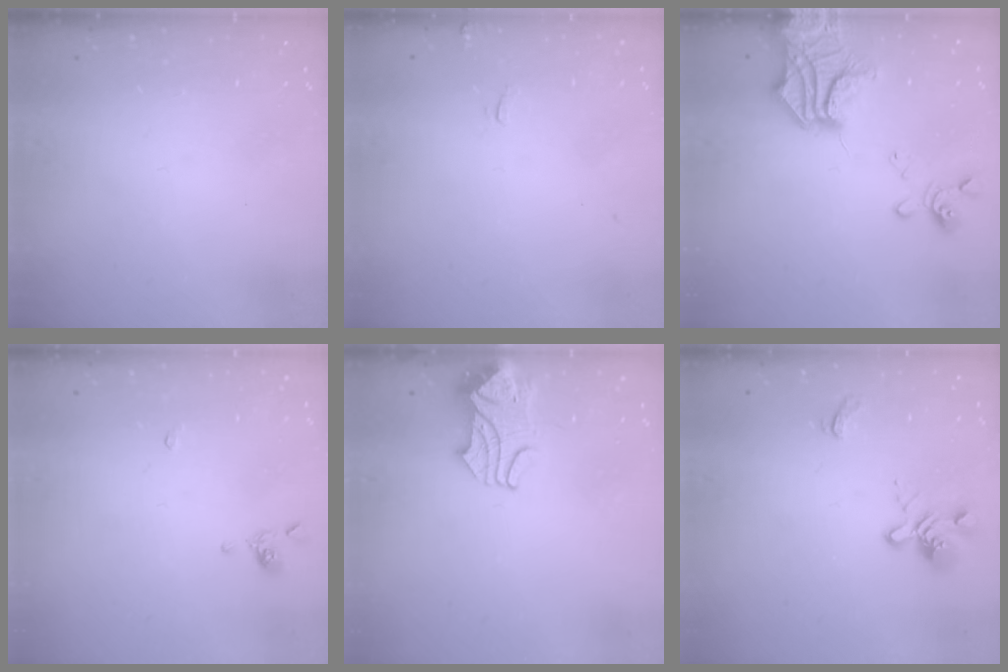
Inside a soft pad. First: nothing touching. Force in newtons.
{"total": 1.2, "press": 1.0, "slide": 0.6}
{"total": 12.0, "press": 11.2, "slide": 4.3}
{"total": 0.6, "press": 0.4, "slide": 0.4}
{"total": 2.1, "press": 2.0, "slide": 0.5}
{"total": 2.6, "press": 2.3, "slide": 1.3}